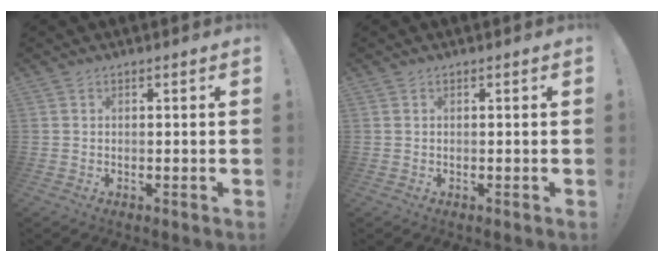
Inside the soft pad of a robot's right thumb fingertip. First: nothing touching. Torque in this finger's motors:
{"motor_torque": [0.02, 0.24, -0.02, 0.05, -0.05]}